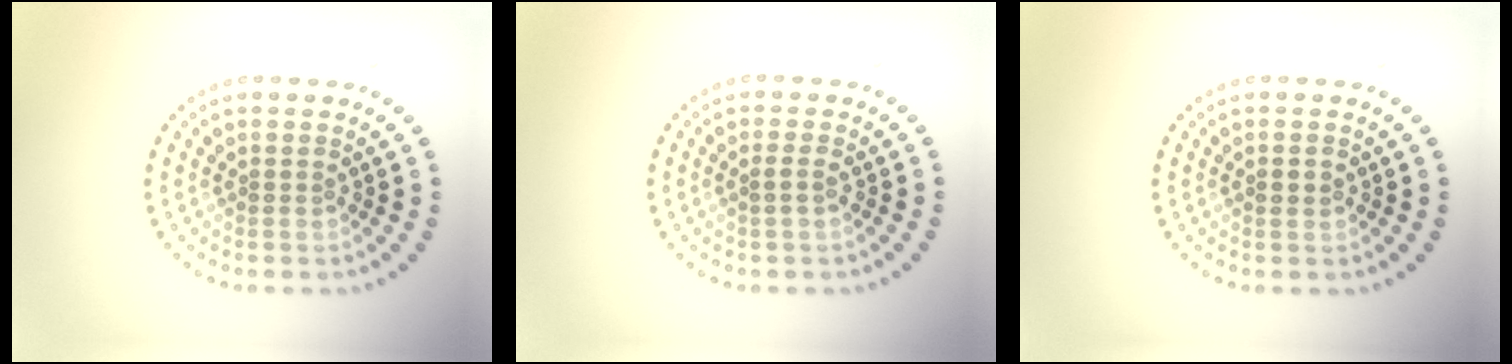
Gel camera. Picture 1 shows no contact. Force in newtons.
{"total": 0.5, "press": 0.4, "slide": 0.3}
{"total": 1.2, "press": 1.2, "slide": 0.0}